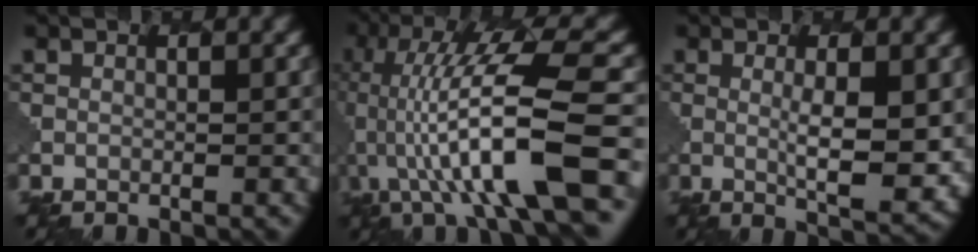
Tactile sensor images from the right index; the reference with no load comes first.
{"total": 12.0, "force": [-1.9, 2.8, 11.5], "torque": [-0.198, 0.023, -0.030]}
{"total": 5.0, "force": [0.6, 1.2, 4.9], "torque": [-0.076, -0.009, 0.016]}